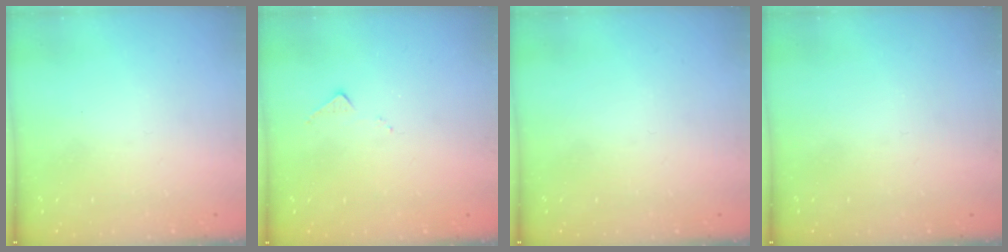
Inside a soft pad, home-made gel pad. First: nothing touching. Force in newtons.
{"total": 6.3, "press": 6.3, "slide": 0.8}
{"total": 0.0}
{"total": 0.0}